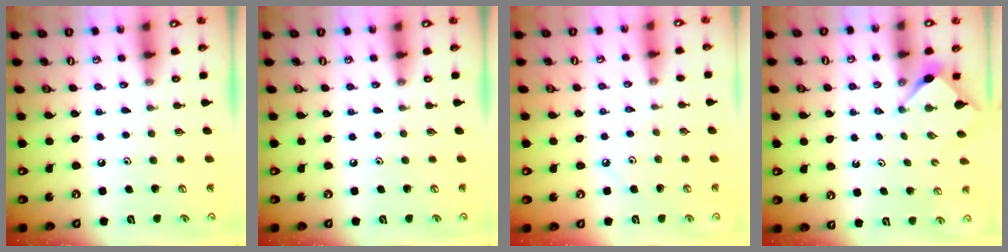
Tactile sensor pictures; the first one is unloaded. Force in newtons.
{"total": 0.0}
{"total": 2.2, "press": 2.2, "slide": 0.4}
{"total": 2.9, "press": 2.9, "slide": 0.3}